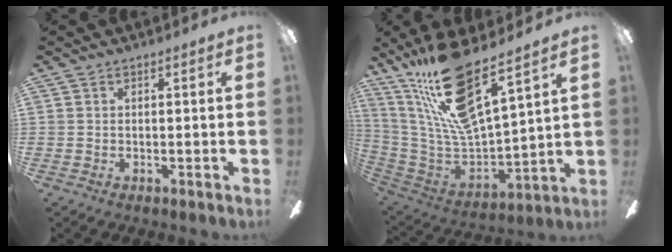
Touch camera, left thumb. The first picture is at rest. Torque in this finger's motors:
{"motor_torque": [0.53, 0.14, 1.13, -1.64, 0.18]}